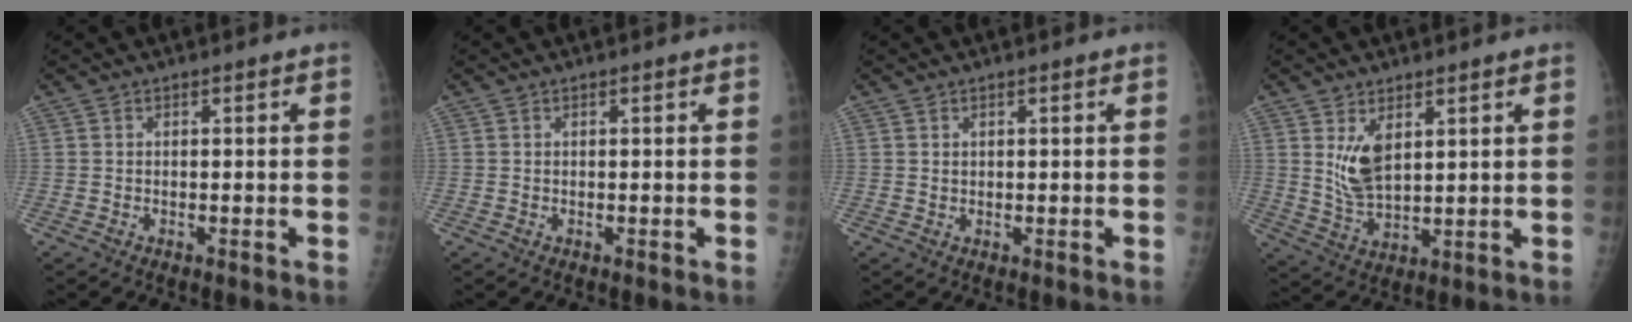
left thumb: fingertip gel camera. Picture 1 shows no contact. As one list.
[{"total": 0.0}, {"total": 0.9, "force": [0.5, 0.6, 0.4], "torque": [0.000, -0.004, 0.011]}, {"total": 7.3, "force": [3.0, 3.6, 5.6], "torque": [-0.094, -0.024, 0.070]}]